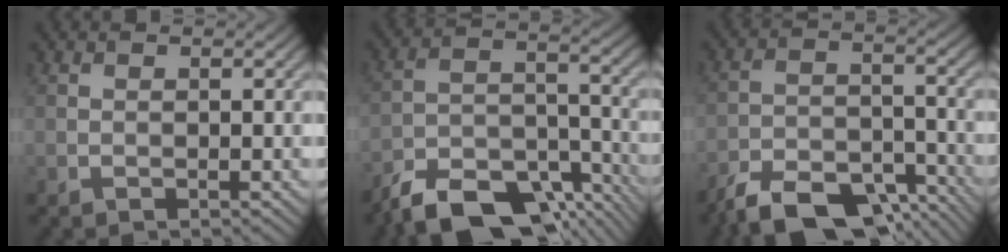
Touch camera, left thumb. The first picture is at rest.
{"total": 13.4, "force": [-10.5, 5.3, 6.4], "torque": [-0.123, -0.010, -0.175]}
{"total": 11.6, "force": [-9.1, 4.4, 5.7], "torque": [-0.100, -0.012, -0.155]}